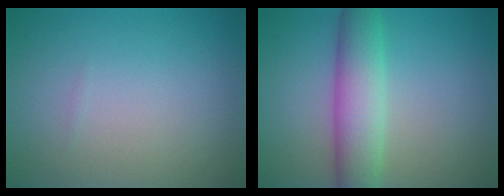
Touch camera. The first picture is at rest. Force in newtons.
{"total": 5.6, "press": 5.6, "slide": 0.1}